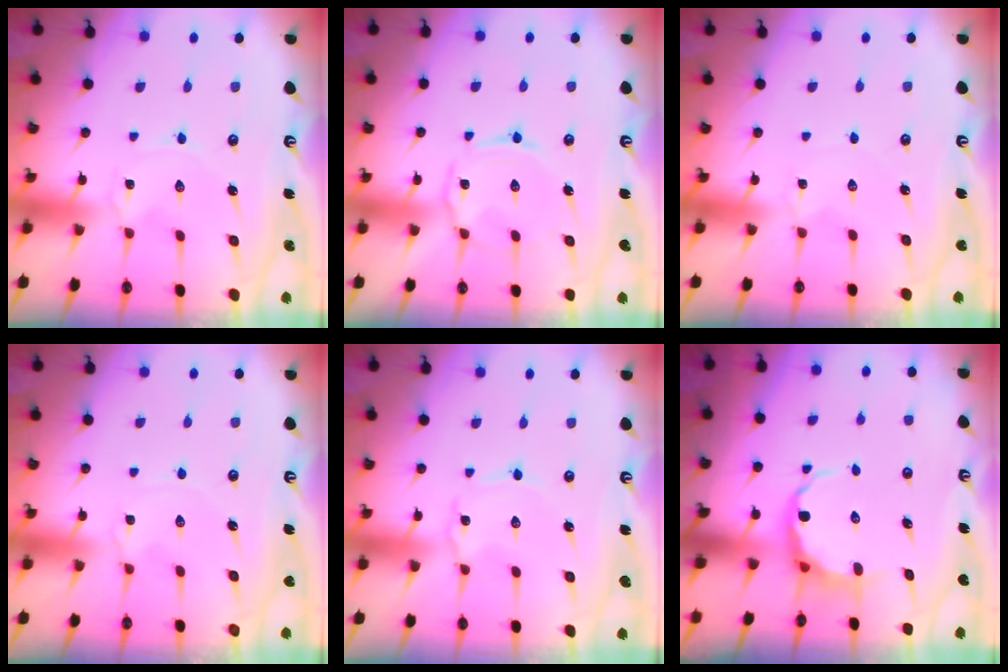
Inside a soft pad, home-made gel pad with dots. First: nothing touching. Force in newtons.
{"total": 2.9, "press": 2.8, "slide": 0.4}
{"total": 1.1, "press": 1.1, "slide": 0.2}
{"total": 1.8, "press": 1.7, "slide": 0.3}
{"total": 1.0, "press": 1.0, "slide": 0.1}
{"total": 7.8, "press": 7.6, "slide": 1.8}